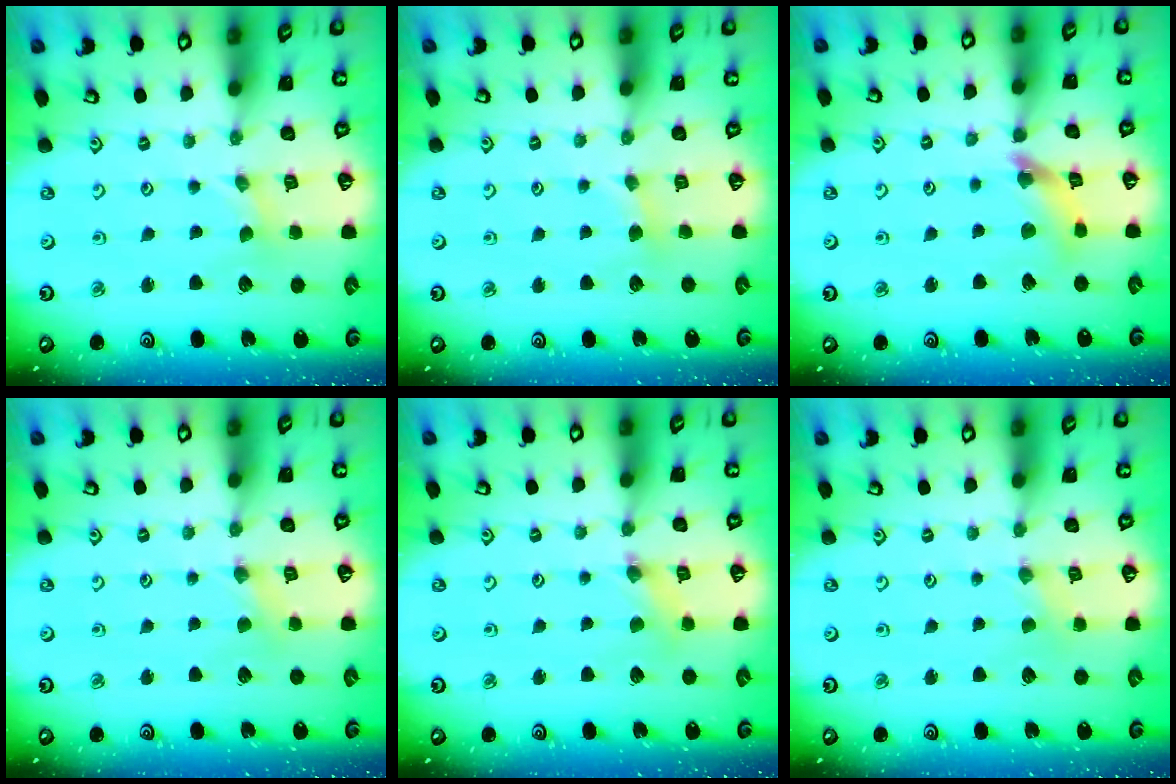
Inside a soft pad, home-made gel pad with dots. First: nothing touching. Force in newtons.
{"total": 2.6, "press": 2.6, "slide": 0.3}
{"total": 8.0, "press": 7.9, "slide": 0.8}
{"total": 2.5, "press": 2.4, "slide": 0.4}
{"total": 1.8, "press": 1.8, "slide": 0.3}
{"total": 0.0}